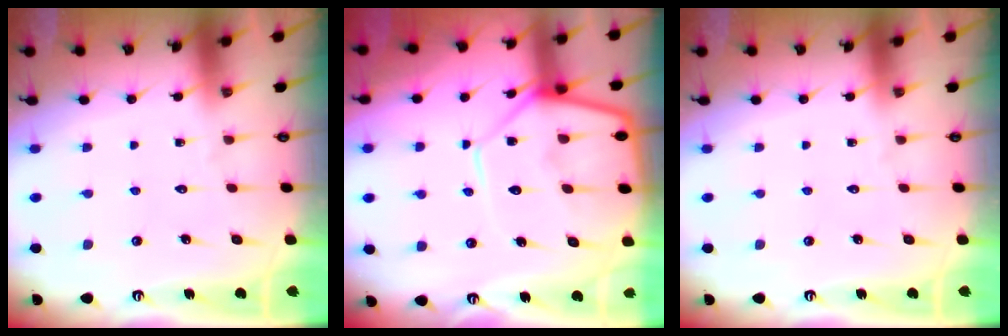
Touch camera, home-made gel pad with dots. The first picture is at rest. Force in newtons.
{"total": 12.6, "press": 12.5, "slide": 1.1}
{"total": 0.0}